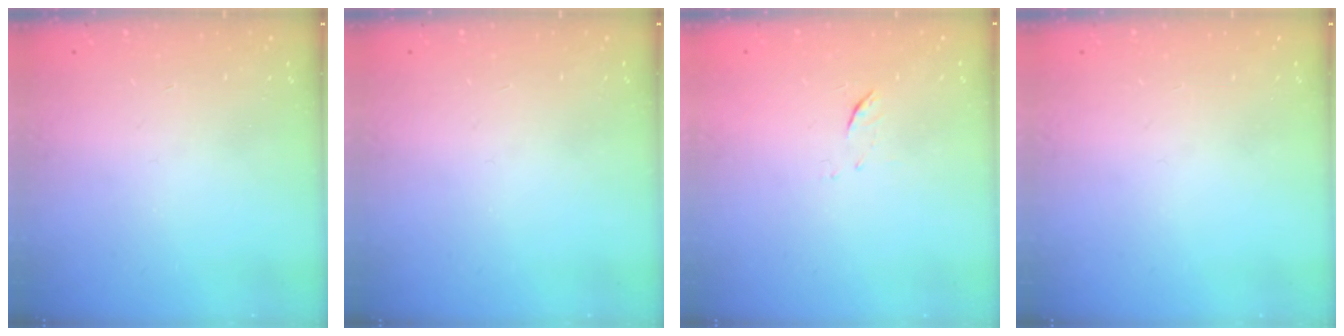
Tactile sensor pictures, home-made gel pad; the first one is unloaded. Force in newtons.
{"total": 0.0}
{"total": 5.2, "press": 5.1, "slide": 0.7}
{"total": 0.0}